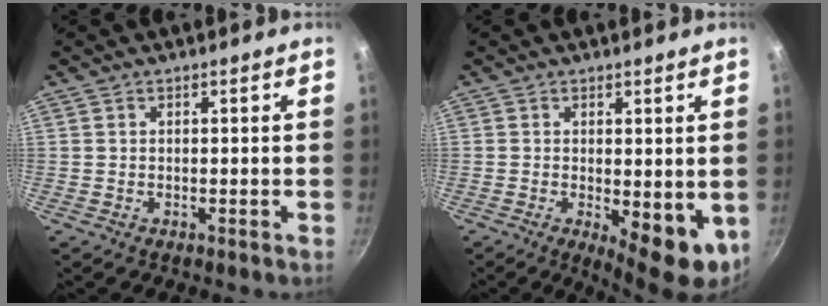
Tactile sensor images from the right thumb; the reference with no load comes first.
{"total": 8.7, "force": [-1.2, 3.5, 7.9], "torque": [-0.093, -0.008, -0.005]}